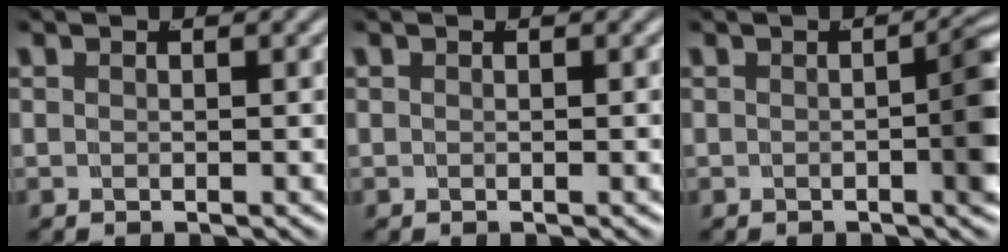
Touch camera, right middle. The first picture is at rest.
{"total": 0.0}
{"total": 3.2, "force": [-0.6, 0.6, 3.1], "torque": [-0.031, 0.006, -0.013]}